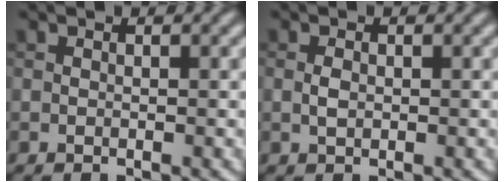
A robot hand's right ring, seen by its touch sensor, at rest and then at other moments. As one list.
[{"total": 1.1, "force": [0.0, 0.7, 0.8], "torque": [-0.020, 0.000, 0.000]}]